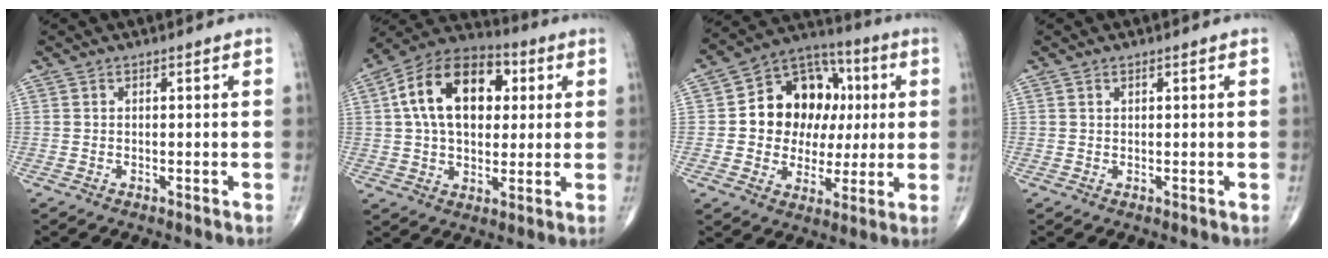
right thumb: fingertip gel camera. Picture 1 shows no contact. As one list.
[{"total": 18.3, "force": [4.2, 11.6, 13.5], "torque": [-0.198, 0.014, 0.062]}, {"total": 17.1, "force": [2.3, 13.3, 10.4], "torque": [-0.109, 0.022, 0.036]}, {"total": 0.5, "force": [0.3, 0.3, 0.3], "torque": [-0.003, -0.002, 0.005]}]